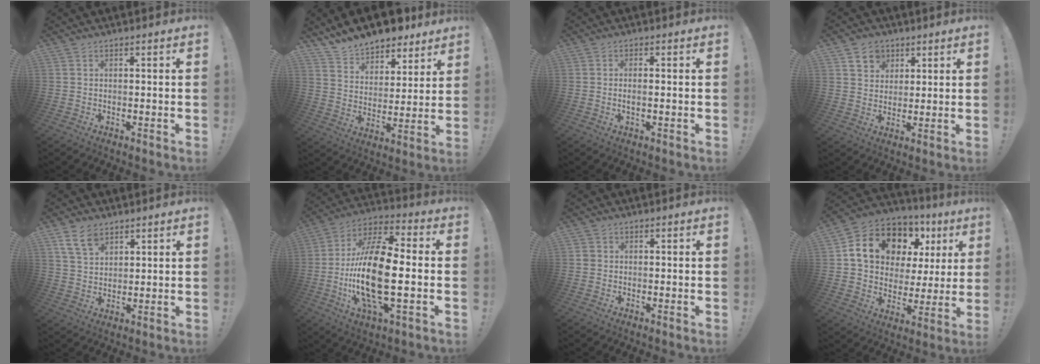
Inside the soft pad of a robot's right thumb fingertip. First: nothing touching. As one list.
[{"total": 11.6, "force": [10.4, 4.4, 2.4], "torque": [-0.056, -0.084, 0.191]}, {"total": 1.9, "force": [0.0, 0.4, 1.9], "torque": [-0.027, -0.001, -0.002]}, {"total": 7.1, "force": [3.9, 5.6, 1.9], "torque": [-0.022, -0.021, 0.074]}, {"total": 7.6, "force": [5.0, 4.3, 3.9], "torque": [-0.068, -0.018, 0.097]}, {"total": 22.9, "force": [-2.9, 9.3, 20.7], "torque": [-0.417, -0.003, -0.053]}, {"total": 0.8, "force": [0.1, 0.7, 0.3], "torque": [-0.004, 0.002, 0.002]}, {"total": 16.8, "force": [8.2, 11.3, 9.3], "torque": [-0.152, -0.041, 0.161]}]